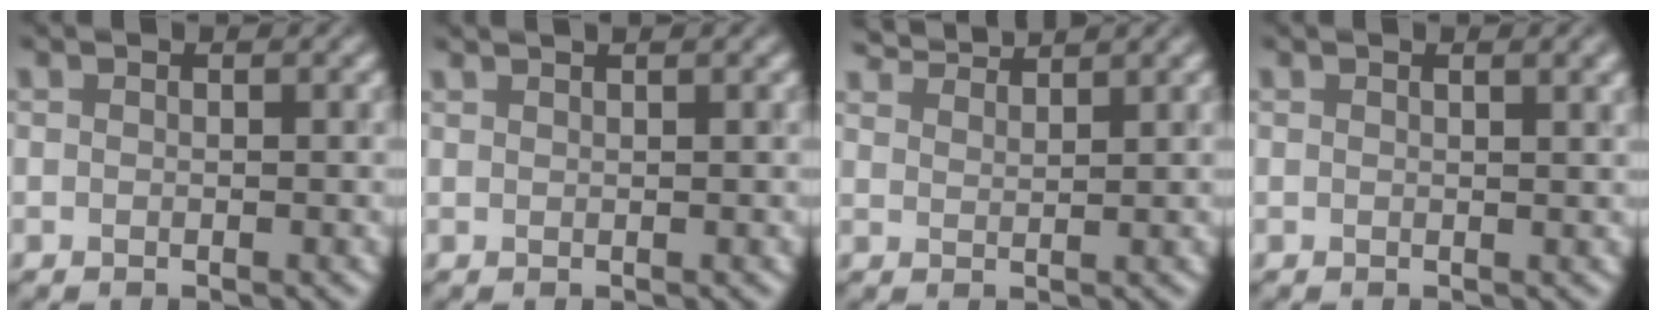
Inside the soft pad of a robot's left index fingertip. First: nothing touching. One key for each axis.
{"total": 1.7, "fx": 1.2, "fy": 0.5, "fz": 1.0, "tx": -0.007, "ty": 0.000, "tz": 0.003}
{"total": 3.0, "fx": 3.0, "fy": 0.1, "fz": 0.3, "tx": 0.003, "ty": 0.008, "tz": 0.048}
{"total": 2.3, "fx": 1.0, "fy": 0.8, "fz": 1.9, "tx": -0.012, "ty": 0.010, "tz": 0.001}